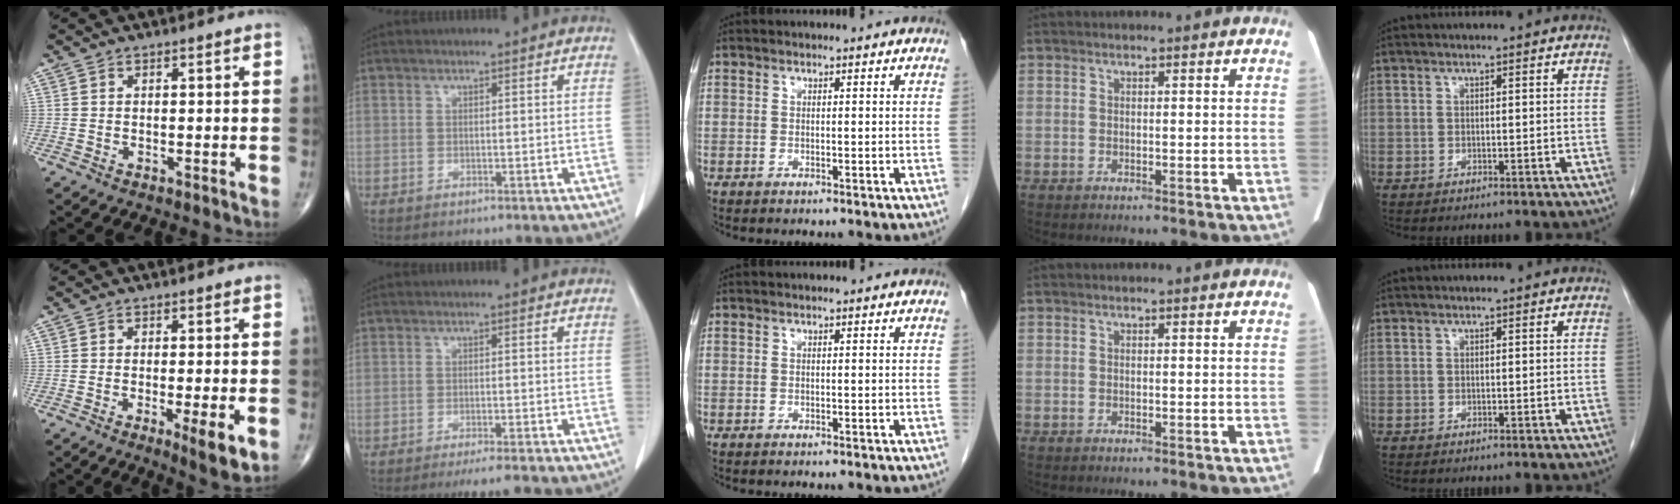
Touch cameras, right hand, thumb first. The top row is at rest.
{"thumb": {"total": 6.1, "force": [-1.9, 1.2, 5.7], "torque": [-0.085, -0.014, -0.029]}, "index": {"total": 6.4, "force": [-5.7, -0.2, 2.9], "torque": [-0.023, -0.012, -0.081]}}